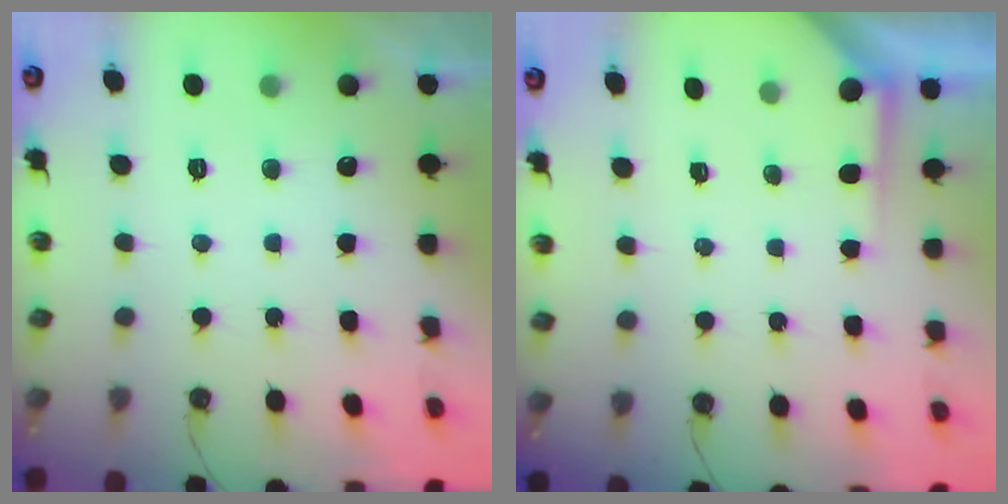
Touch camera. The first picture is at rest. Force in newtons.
{"total": 1.8, "press": 1.8, "slide": 0.3}